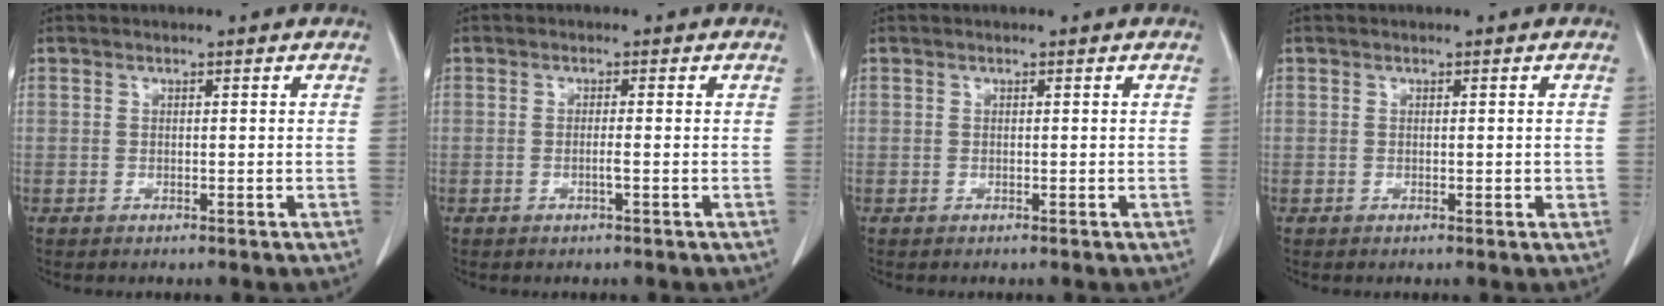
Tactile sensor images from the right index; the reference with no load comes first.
{"total": 1.2, "force": [-0.4, -0.2, 1.1], "torque": [-0.024, -0.002, -0.008]}
{"total": 0.0}
{"total": 1.0, "force": [0.0, 0.6, 0.8], "torque": [-0.011, 0.000, 0.003]}